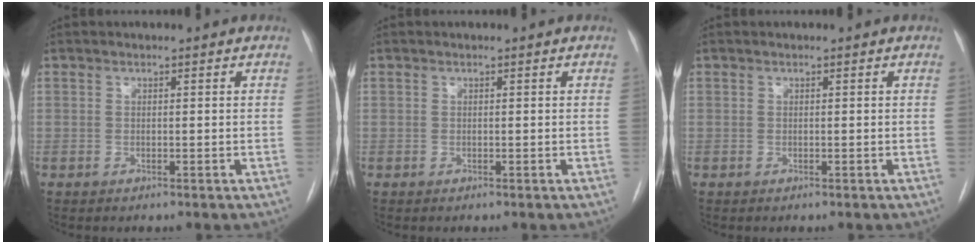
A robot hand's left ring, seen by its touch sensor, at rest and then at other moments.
{"total": 0.0}
{"total": 0.0}